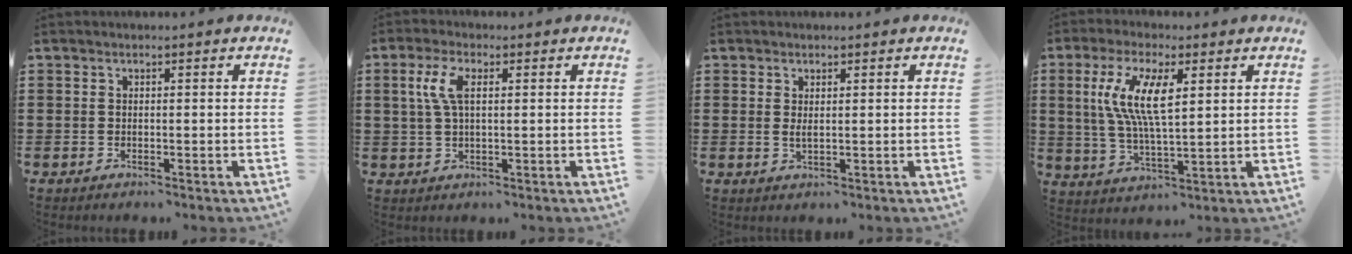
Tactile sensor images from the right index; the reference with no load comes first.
{"total": 5.2, "force": [1.3, 2.1, 4.6], "torque": [-0.104, 0.008, 0.018]}
{"total": 1.3, "force": [0.4, 0.4, 1.2], "torque": [-0.024, 0.001, 0.005]}
{"total": 9.2, "force": [2.5, 2.8, 8.4], "torque": [-0.175, 0.003, 0.041]}